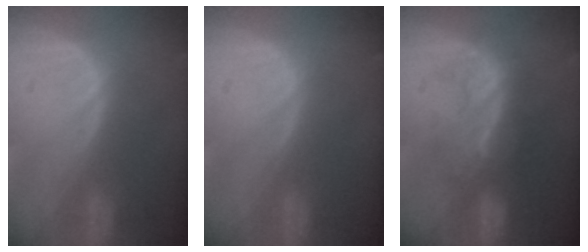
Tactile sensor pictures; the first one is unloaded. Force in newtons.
{"total": 0.0}
{"total": 8.1, "press": 7.4, "slide": 3.2}